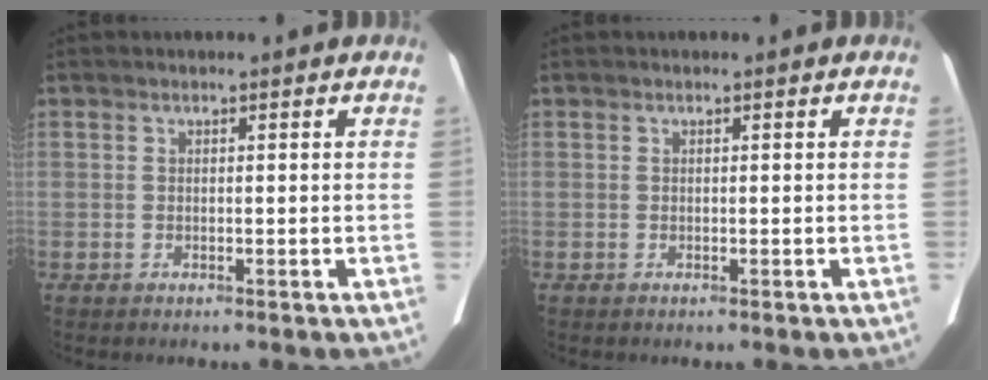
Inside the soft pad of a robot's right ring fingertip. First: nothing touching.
{"total": 0.0}